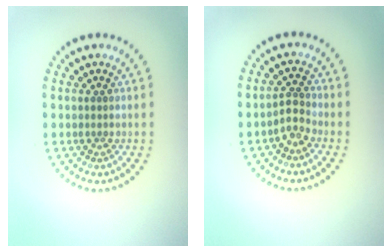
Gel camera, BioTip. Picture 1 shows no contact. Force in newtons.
{"total": 1.7, "press": 1.2, "slide": 1.2}